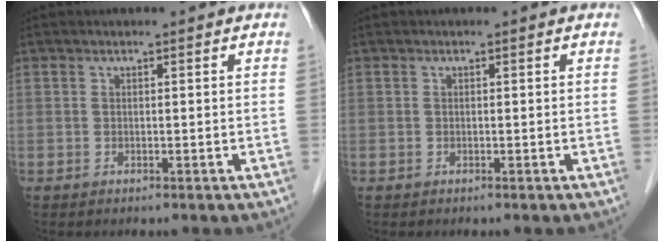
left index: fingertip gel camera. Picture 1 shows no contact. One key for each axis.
{"total": 0.0}